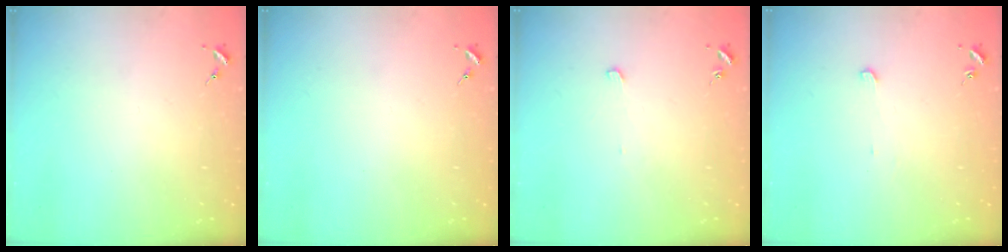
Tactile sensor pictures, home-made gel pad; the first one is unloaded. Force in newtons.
{"total": 0.0}
{"total": 2.4, "press": 2.4, "slide": 0.0}
{"total": 2.4, "press": 2.4, "slide": 0.2}